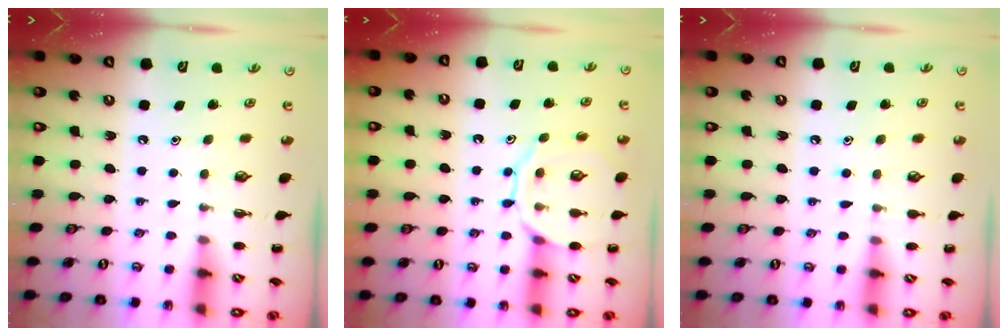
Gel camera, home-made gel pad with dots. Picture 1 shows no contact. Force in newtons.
{"total": 11.4, "press": 11.4, "slide": 0.8}
{"total": 5.9, "press": 5.6, "slide": 1.9}